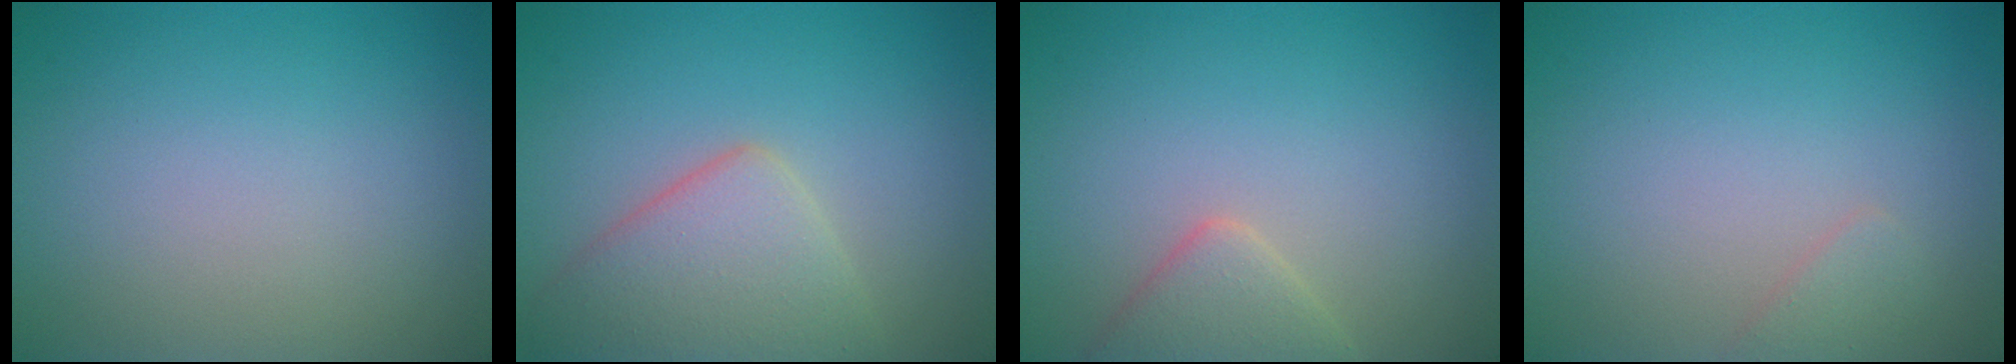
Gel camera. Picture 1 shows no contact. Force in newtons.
{"total": 5.2, "press": 5.2, "slide": 0.3}
{"total": 2.8, "press": 2.8, "slide": 0.1}
{"total": 0.9, "press": 0.9, "slide": 0.1}